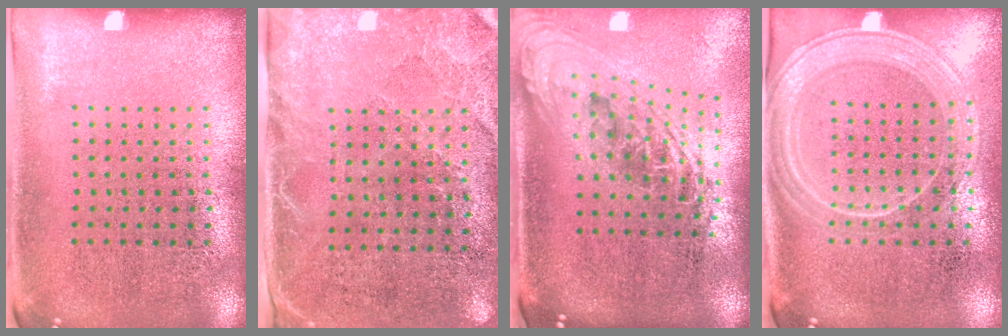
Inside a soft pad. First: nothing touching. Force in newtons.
{"total": 2.7, "press": 2.3, "slide": 1.3}
{"total": 2.2, "press": 1.6, "slide": 1.5}
{"total": 2.0, "press": 1.9, "slide": 0.7}